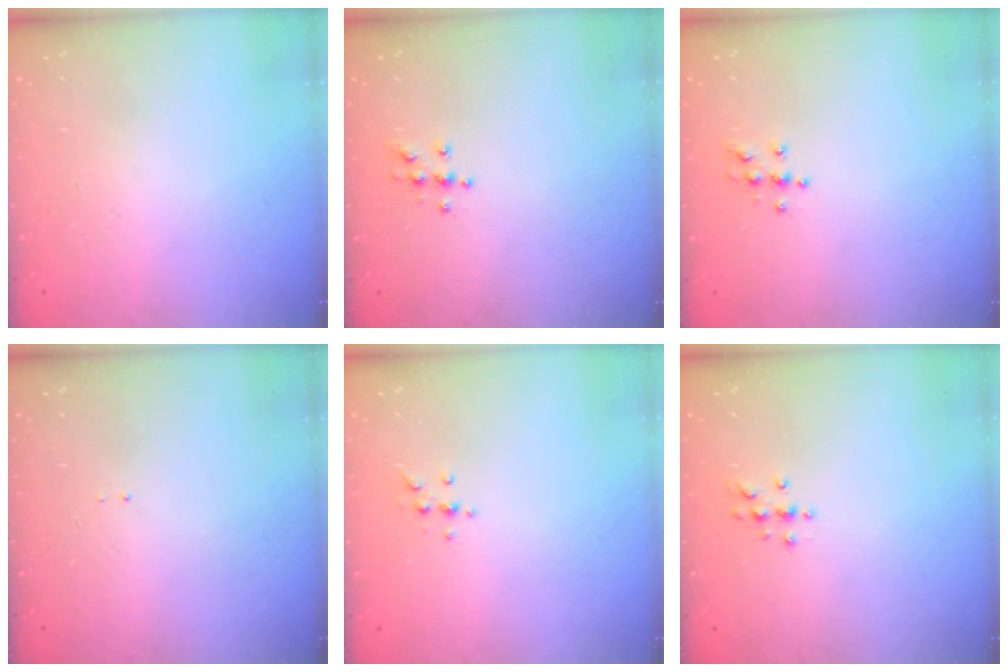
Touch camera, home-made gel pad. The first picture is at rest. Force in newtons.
{"total": 6.2, "press": 6.1, "slide": 0.6}
{"total": 6.2, "press": 6.1, "slide": 0.6}
{"total": 0.7, "press": 0.7, "slide": 0.1}
{"total": 3.5, "press": 3.3, "slide": 1.0}
{"total": 4.0, "press": 3.9, "slide": 0.5}